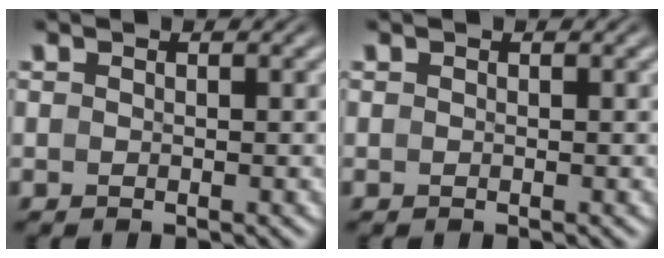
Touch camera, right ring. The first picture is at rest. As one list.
[{"total": 0.0}]